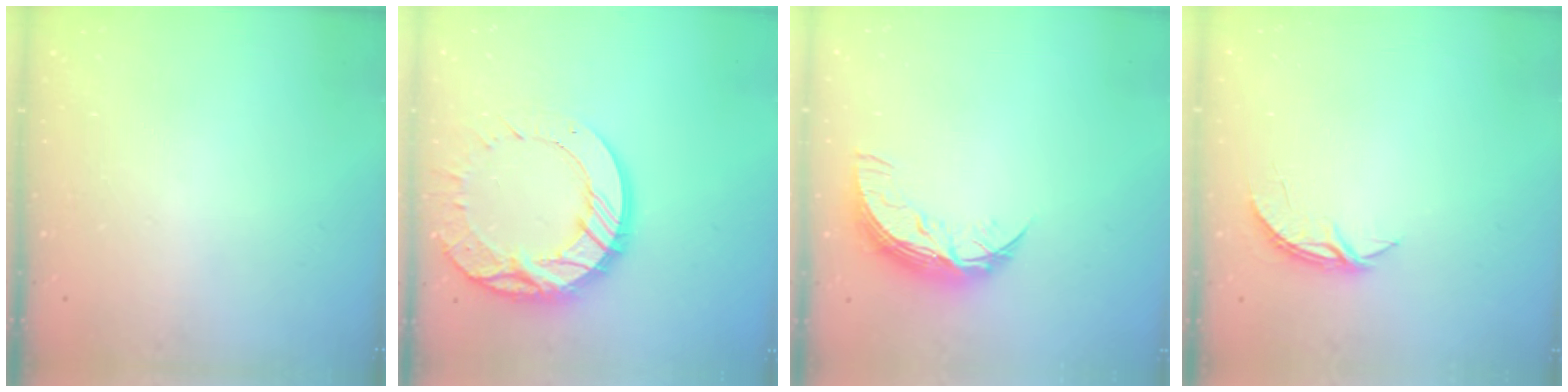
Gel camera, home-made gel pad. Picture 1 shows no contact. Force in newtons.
{"total": 17.7, "press": 17.6, "slide": 1.5}
{"total": 9.1, "press": 9.1, "slide": 0.4}
{"total": 4.2, "press": 4.2, "slide": 0.3}